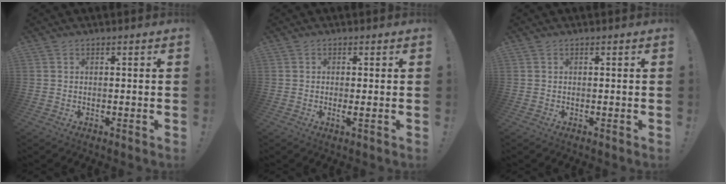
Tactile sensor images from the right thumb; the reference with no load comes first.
{"total": 1.9, "force": [0.0, -0.1, 1.9], "torque": [-0.028, -0.007, -0.002]}
{"total": 0.0}